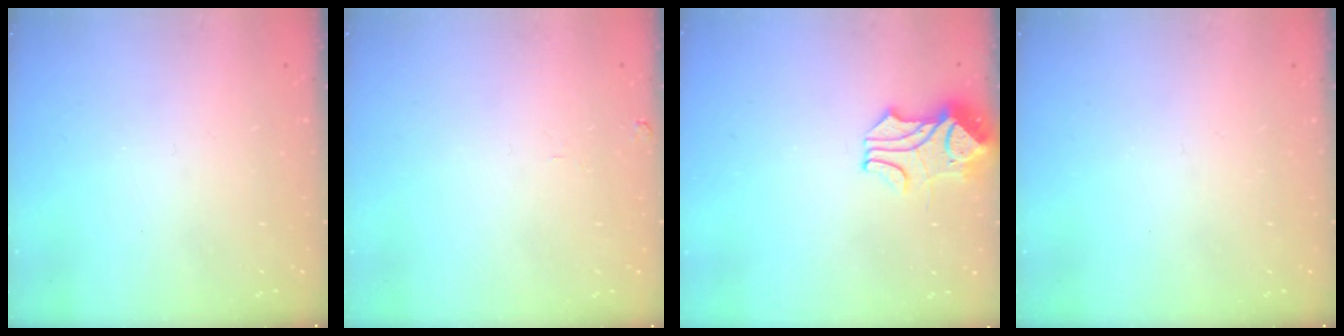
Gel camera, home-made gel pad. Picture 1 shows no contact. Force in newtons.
{"total": 1.3, "press": 1.3, "slide": 0.3}
{"total": 2.2, "press": 1.8, "slide": 1.2}
{"total": 0.0}